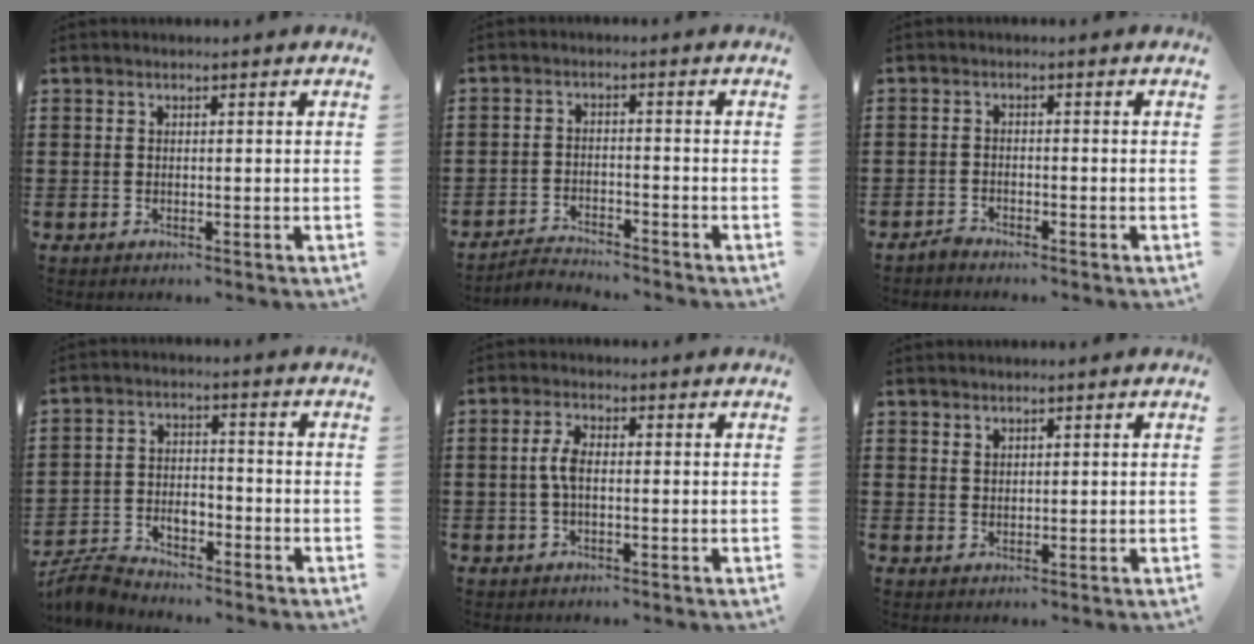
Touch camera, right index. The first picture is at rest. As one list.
[{"total": 2.9, "force": [-2.9, 0.2, 0.1], "torque": [-0.009, 0.004, -0.062]}, {"total": 1.6, "force": [-1.6, 0.3, 0.1], "torque": [-0.006, 0.004, -0.033]}, {"total": 4.5, "force": [-4.1, 1.4, 1.1], "torque": [-0.035, 0.009, -0.086]}, {"total": 3.6, "force": [-0.2, 1.4, 3.3], "torque": [-0.078, 0.000, -0.009]}, {"total": 1.5, "force": [1.3, 0.7, 0.1], "torque": [-0.003, 0.001, 0.026]}]